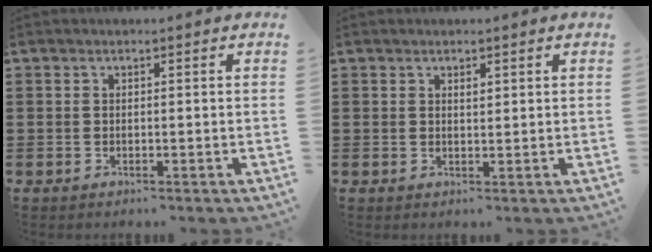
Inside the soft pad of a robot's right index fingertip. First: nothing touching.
{"total": 0.9, "force": [0.6, 0.4, 0.6], "torque": [-0.012, 0.003, 0.011]}